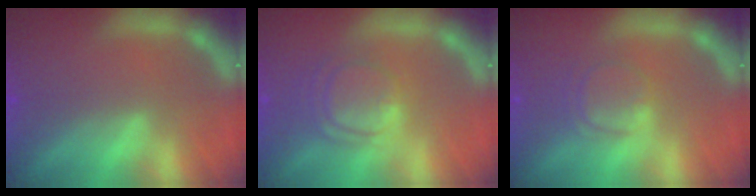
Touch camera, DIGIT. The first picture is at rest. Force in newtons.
{"total": 5.1}
{"total": 3.0}